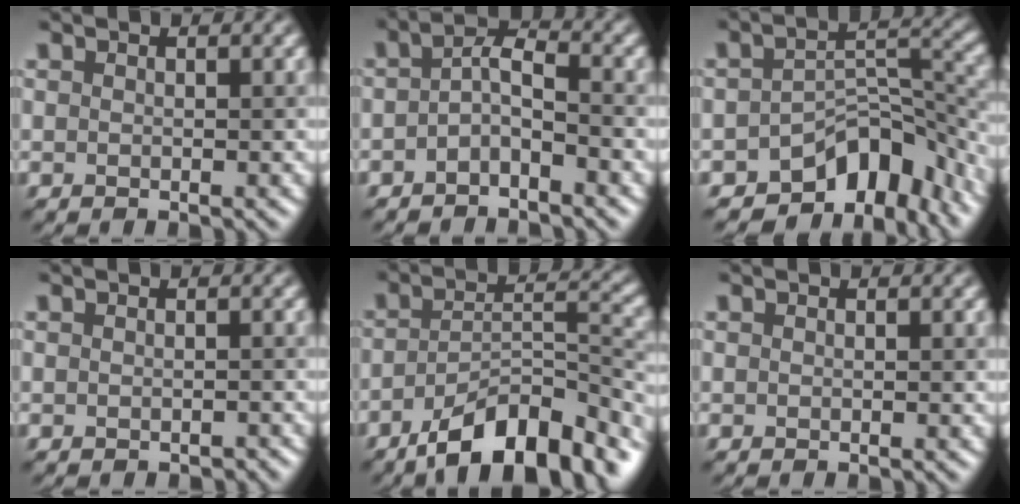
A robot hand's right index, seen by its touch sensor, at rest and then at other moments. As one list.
[{"total": 2.3, "force": [-1.1, 0.8, 1.9], "torque": [-0.035, 0.015, -0.024]}, {"total": 7.9, "force": [-5.6, 3.9, 4.0], "torque": [-0.027, 0.004, -0.093]}, {"total": 0.8, "force": [-0.7, 0.1, 0.2], "torque": [0.001, 0.003, -0.013]}, {"total": 10.9, "force": [-7.3, 3.5, 7.3], "torque": [-0.105, 0.013, -0.126]}, {"total": 0.0}]